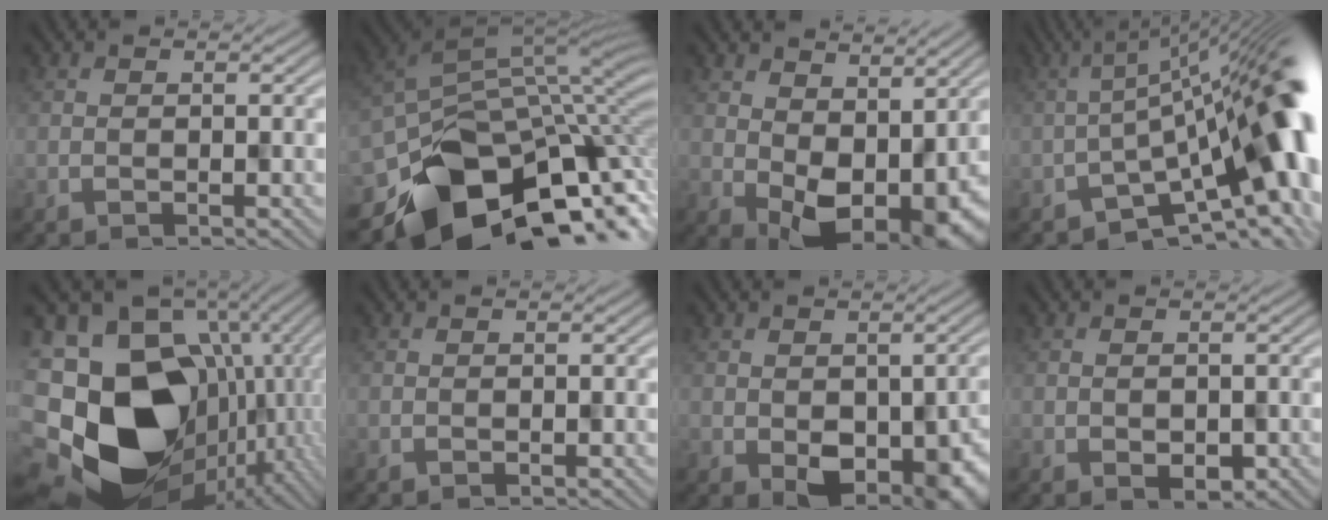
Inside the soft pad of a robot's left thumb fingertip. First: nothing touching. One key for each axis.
{"total": 13.2, "fx": -7.1, "fy": 9.0, "fz": 6.7, "tx": -0.136, "ty": -0.046, "tz": -0.107}
{"total": 7.8, "fx": 0.0, "fy": 5.4, "fz": 5.7, "tx": -0.089, "ty": -0.036, "tz": 0.023}
{"total": 11.5, "fx": -3.4, "fy": 3.1, "fz": 10.5, "tx": -0.141, "ty": 0.008, "tz": -0.063}
{"total": 21.3, "fx": -3.9, "fy": 17.2, "fz": 11.9, "tx": -0.257, "ty": -0.060, "tz": -0.029}
{"total": 0.0}
{"total": 8.7, "fx": -2.1, "fy": 6.0, "fz": 5.9, "tx": -0.070, "ty": -0.036, "tz": -0.009}
{"total": 1.9, "fx": -0.3, "fy": 1.5, "fz": 1.1, "tx": -0.014, "ty": -0.008, "tz": 0.000}